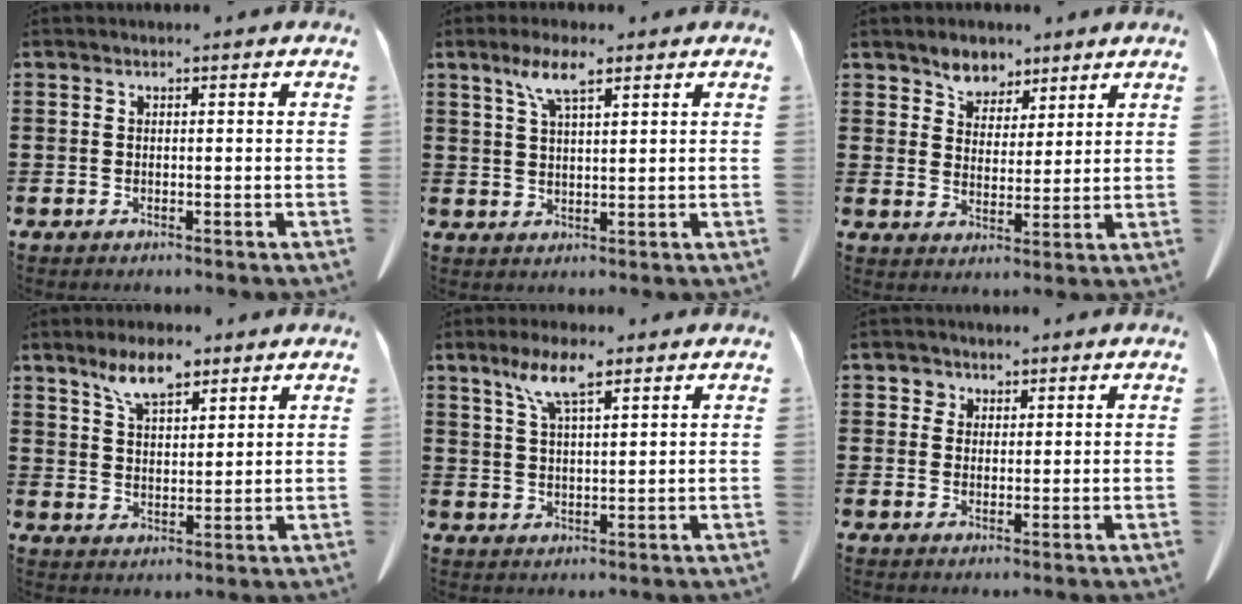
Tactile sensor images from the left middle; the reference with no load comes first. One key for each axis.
{"total": 5.8, "fx": 3.5, "fy": 1.4, "fz": 4.5, "tx": -0.098, "ty": 0.007, "tz": 0.060}
{"total": 4.9, "fx": 4.1, "fy": 2.7, "fz": 0.4, "tx": -0.028, "ty": -0.005, "tz": 0.079}
{"total": 7.1, "fx": 5.2, "fy": 2.6, "fz": 4.0, "tx": -0.086, "ty": -0.007, "tz": 0.094}
{"total": 7.0, "fx": 4.3, "fy": 1.7, "fz": 5.3, "tx": -0.115, "ty": 0.004, "tz": 0.074}
{"total": 2.1, "fx": 1.4, "fy": 1.6, "fz": 0.3, "tx": -0.005, "ty": 0.003, "tz": 0.024}